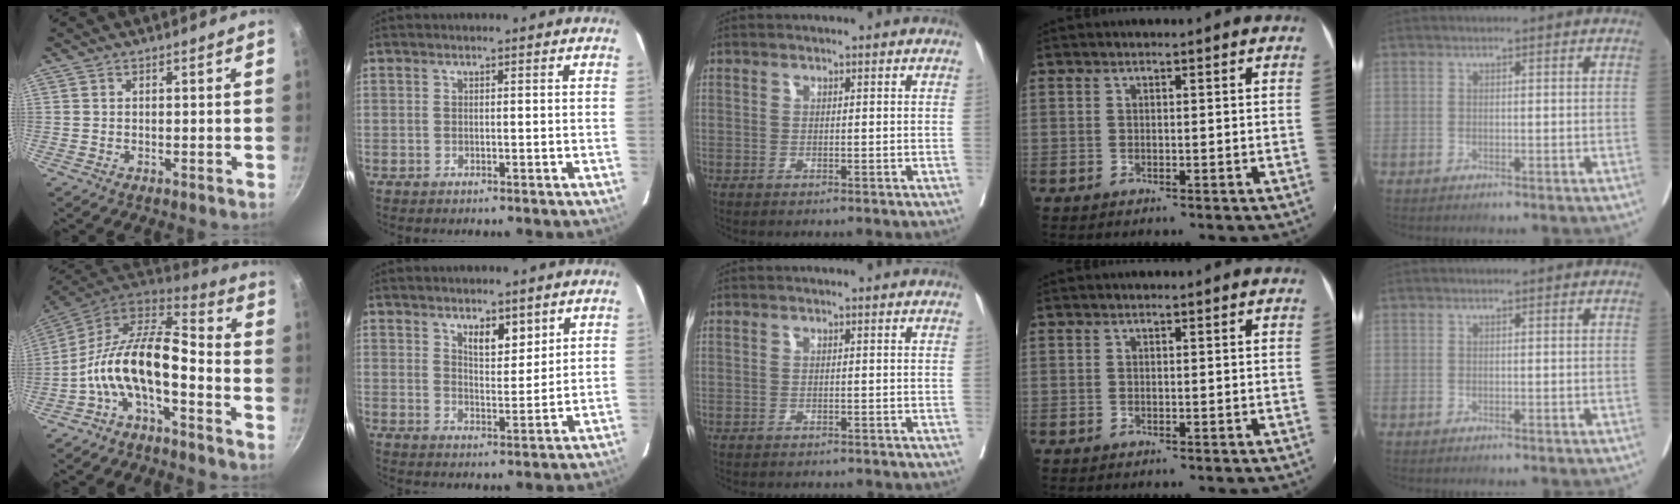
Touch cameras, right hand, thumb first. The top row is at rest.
{"thumb": {"total": 14.1, "force": [-5.2, 5.4, 11.9], "torque": [-0.211, 0.093, -0.103]}, "index": {"total": 4.7, "force": [3.1, 1.8, 3.1], "torque": [-0.051, -0.005, 0.055]}, "middle": {"total": 7.0, "force": [-6.5, 1.5, 2.2], "torque": [-0.020, -0.004, -0.073]}}